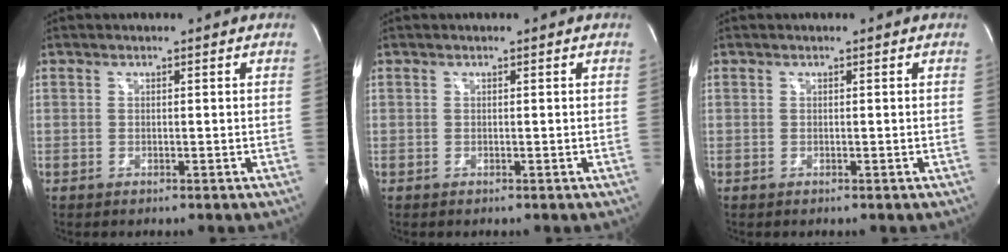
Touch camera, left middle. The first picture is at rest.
{"total": 0.0}
{"total": 0.0}